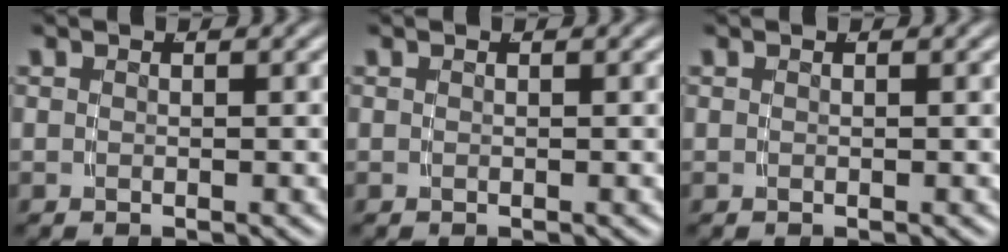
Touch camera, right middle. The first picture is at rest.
{"total": 0.0}
{"total": 0.0}